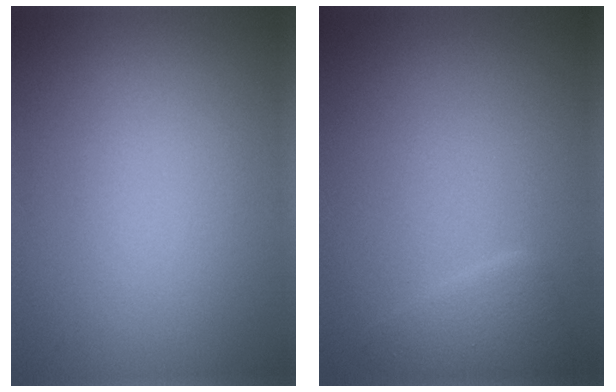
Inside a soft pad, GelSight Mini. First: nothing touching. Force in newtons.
{"total": 1.9, "press": 1.9, "slide": 0.1}